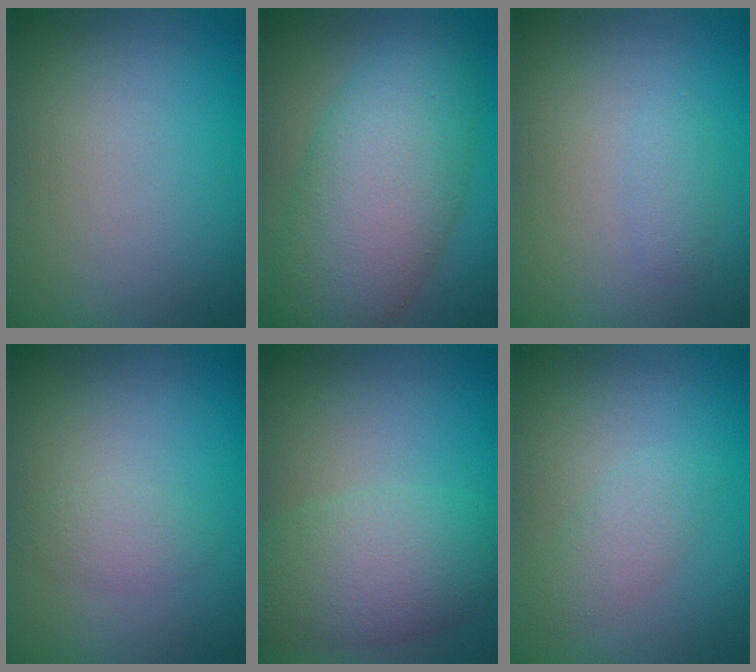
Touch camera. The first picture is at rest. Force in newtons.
{"total": 9.2, "press": 9.2, "slide": 0.4}
{"total": 1.0, "press": 1.0, "slide": 0.1}
{"total": 1.4, "press": 1.4, "slide": 0.1}
{"total": 6.1, "press": 6.1, "slide": 0.1}
{"total": 1.9, "press": 1.9, "slide": 0.1}